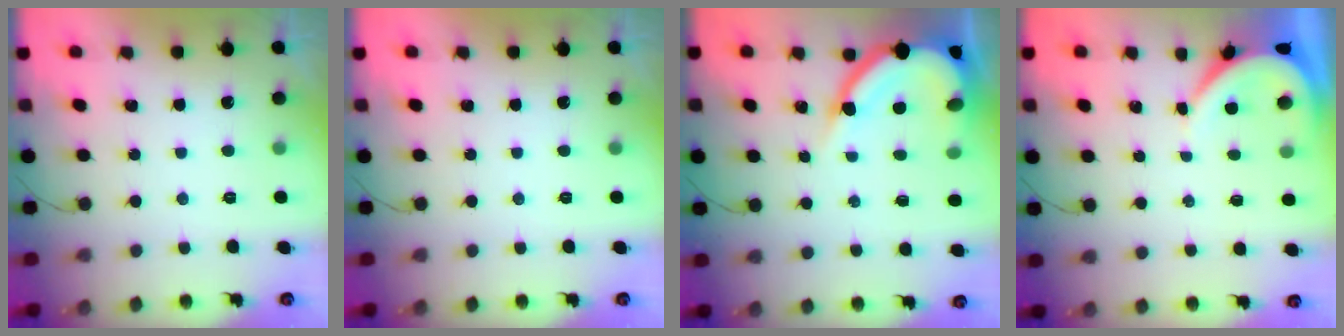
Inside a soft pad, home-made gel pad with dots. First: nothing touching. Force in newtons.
{"total": 0.0}
{"total": 12.7, "press": 12.7, "slide": 1.1}
{"total": 3.5, "press": 3.5, "slide": 0.4}